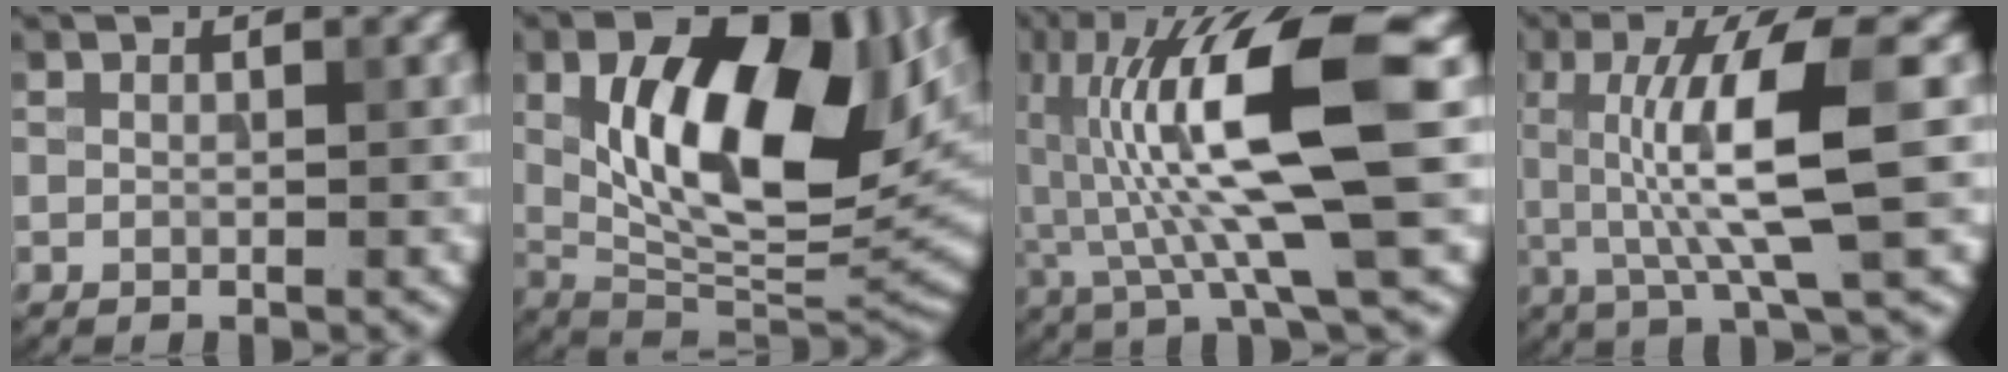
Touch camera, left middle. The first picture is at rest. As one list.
[{"total": 14.8, "force": [3.3, 7.1, 12.6], "torque": [-0.193, -0.006, 0.054]}, {"total": 12.6, "force": [0.6, 2.0, 12.5], "torque": [-0.231, 0.020, 0.016]}, {"total": 8.5, "force": [0.7, 1.8, 8.3], "torque": [-0.129, 0.000, 0.015]}]